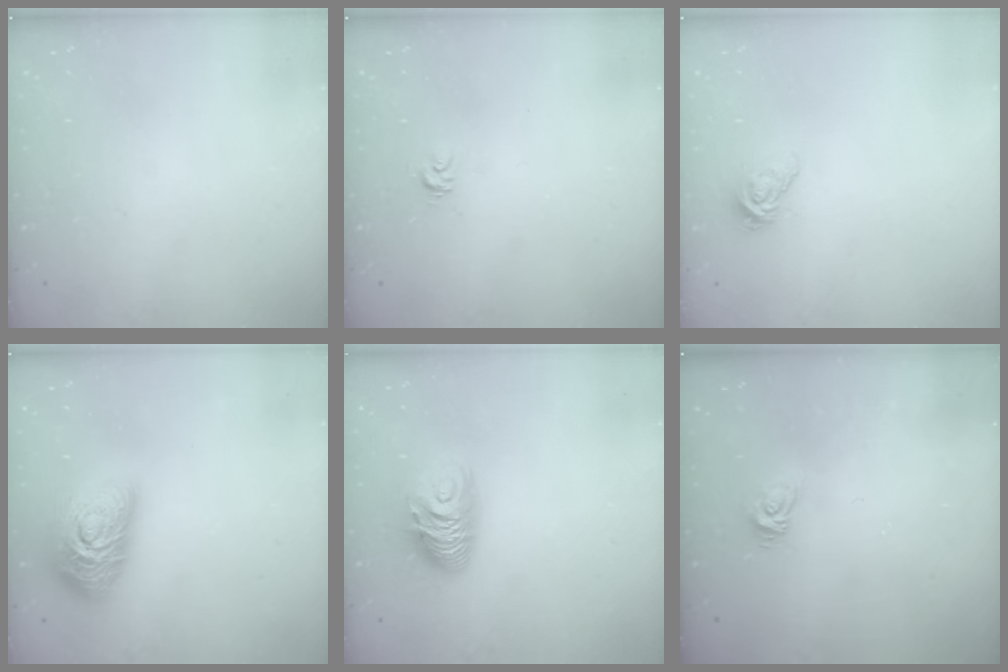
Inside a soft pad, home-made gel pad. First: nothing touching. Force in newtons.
{"total": 3.9, "press": 3.9, "slide": 0.2}
{"total": 8.1, "press": 8.1, "slide": 0.4}
{"total": 18.0, "press": 17.9, "slide": 0.7}
{"total": 10.0, "press": 10.0, "slide": 0.7}
{"total": 5.5, "press": 5.5, "slide": 0.4}